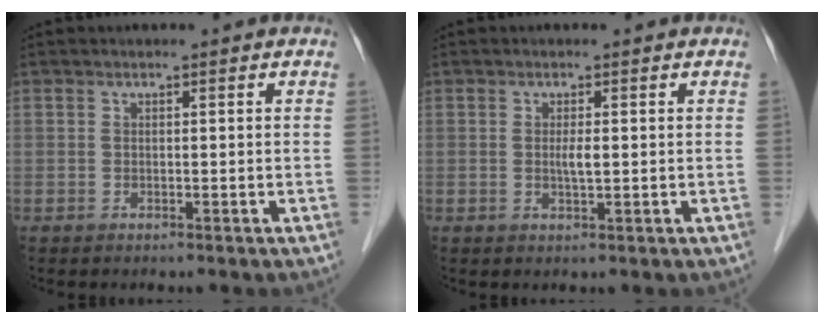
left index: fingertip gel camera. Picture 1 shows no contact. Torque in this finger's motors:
{"motor_torque": [0.50, 0.40, 0.15, 0.03]}